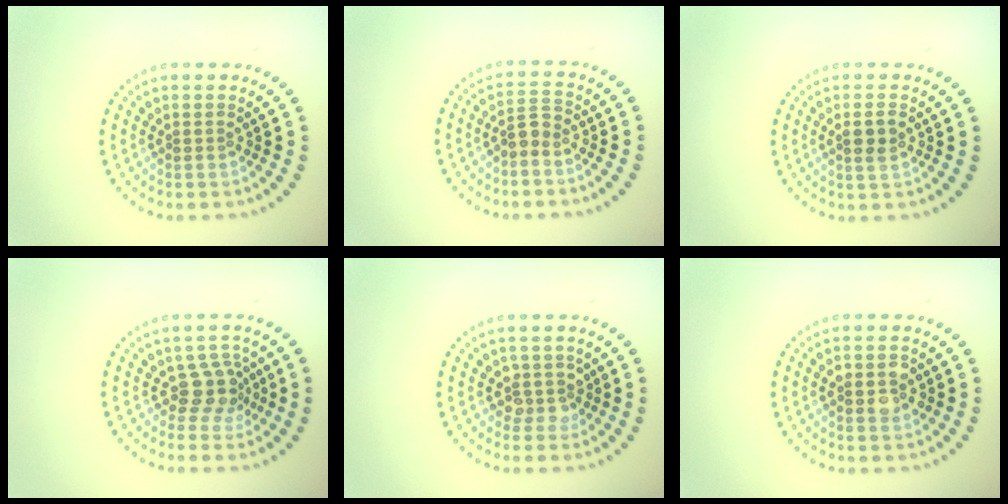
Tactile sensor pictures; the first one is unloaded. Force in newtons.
{"total": 1.7, "press": 1.4, "slide": 1.0}
{"total": 1.8, "press": 1.7, "slide": 0.6}
{"total": 2.7, "press": 2.1, "slide": 1.7}
{"total": 2.1, "press": 1.6, "slide": 1.4}
{"total": 2.8, "press": 2.8, "slide": 0.1}